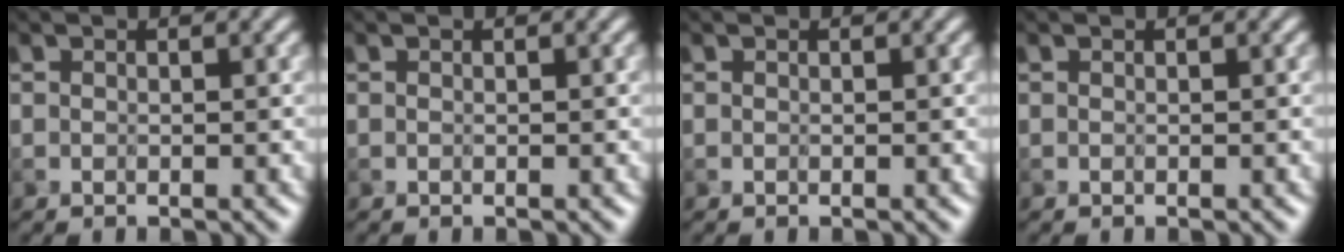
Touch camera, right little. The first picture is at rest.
{"total": 0.0}
{"total": 0.0}
{"total": 0.0}